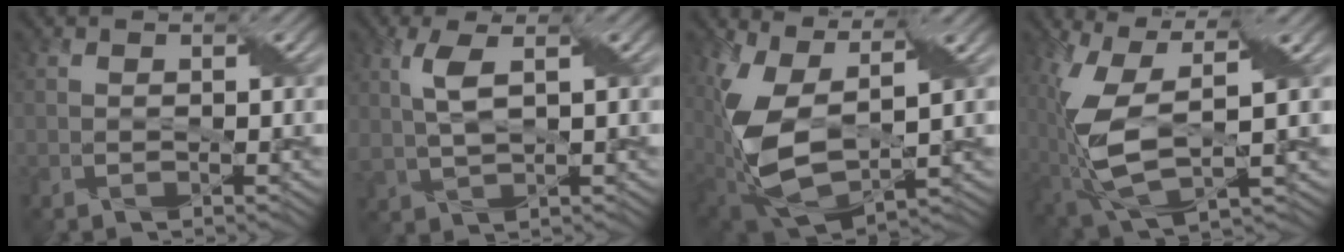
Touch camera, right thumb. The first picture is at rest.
{"total": 4.0, "force": [1.2, 1.3, 3.6], "torque": [-0.093, 0.001, 0.029]}
{"total": 12.4, "force": [1.8, 6.6, 10.3], "torque": [-0.246, -0.024, 0.039]}
{"total": 11.9, "force": [0.2, 5.4, 10.6], "torque": [-0.246, -0.021, 0.010]}